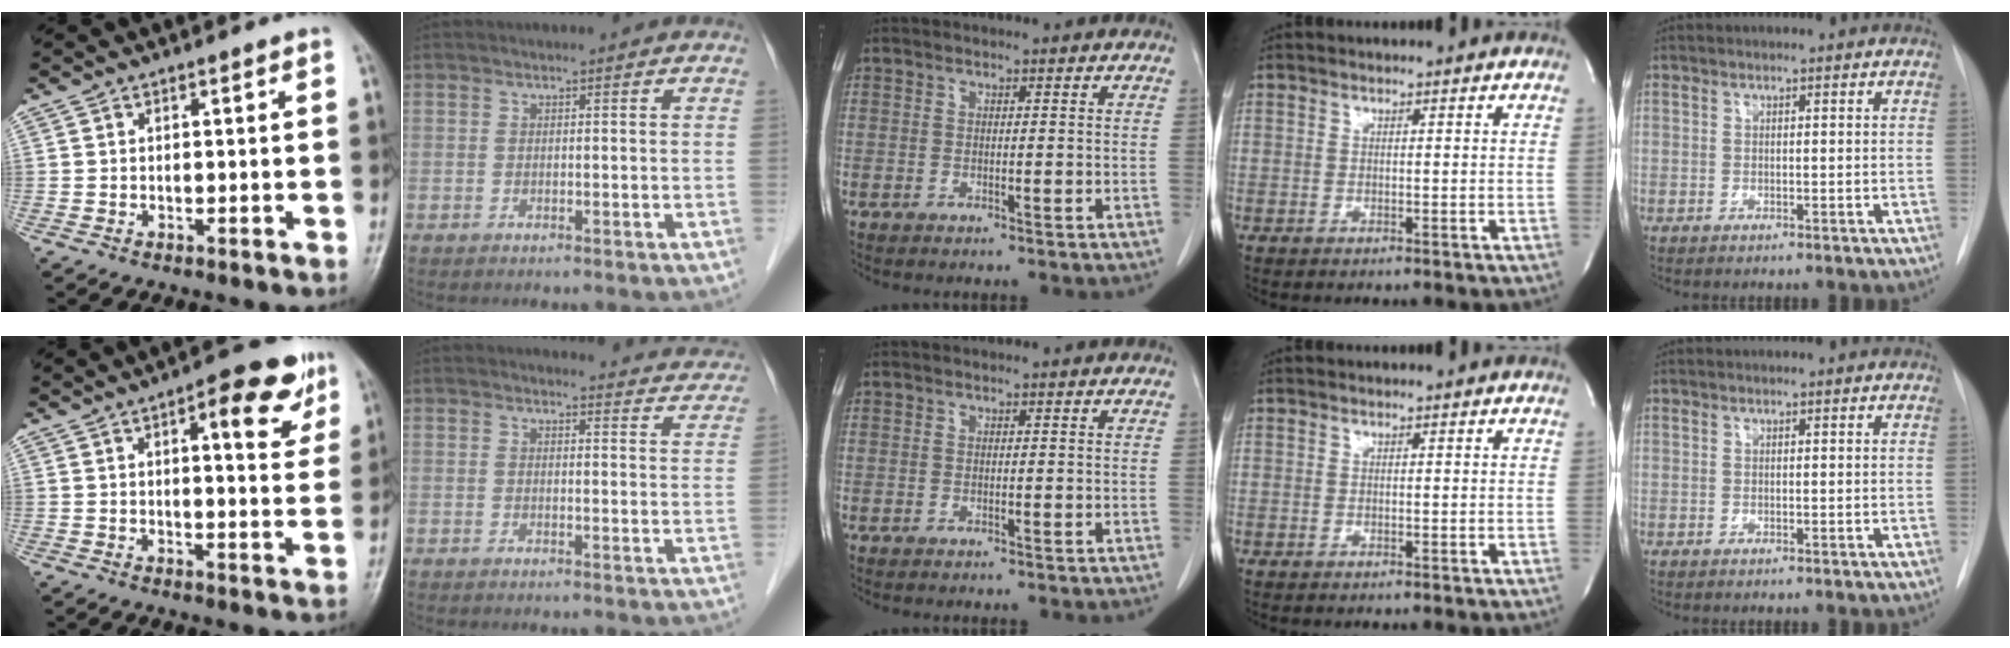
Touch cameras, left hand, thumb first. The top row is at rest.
{"thumb": {"total": 11.3, "force": [5.3, 4.0, 9.1], "torque": [-0.086, -0.014, 0.061]}, "index": {"total": 9.2, "force": [9.1, 1.5, 0.3], "torque": [0.028, -0.030, 0.072]}}